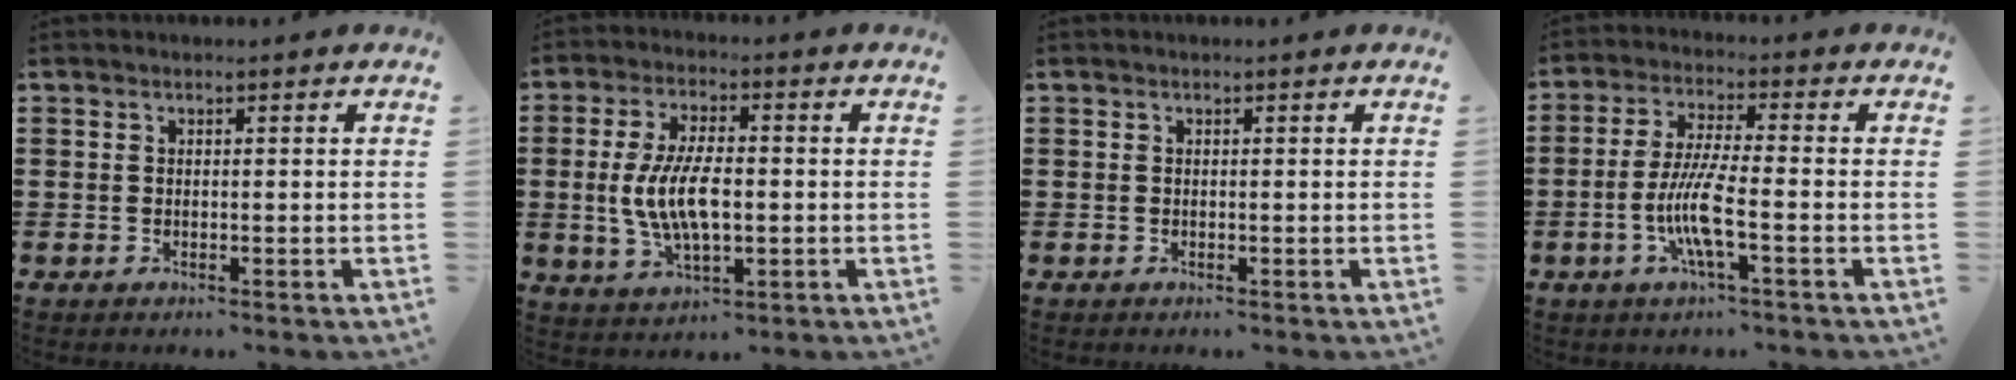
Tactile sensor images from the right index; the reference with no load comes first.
{"total": 8.9, "force": [-0.7, 3.8, 8.1], "torque": [-0.178, -0.003, -0.018]}
{"total": 0.0}
{"total": 7.9, "force": [-2.5, 1.0, 7.4], "torque": [-0.166, -0.017, -0.057]}